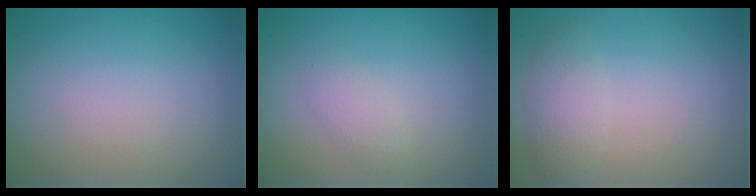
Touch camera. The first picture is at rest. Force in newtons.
{"total": 1.5, "press": 1.5, "slide": 0.0}
{"total": 2.1, "press": 2.1, "slide": 0.1}